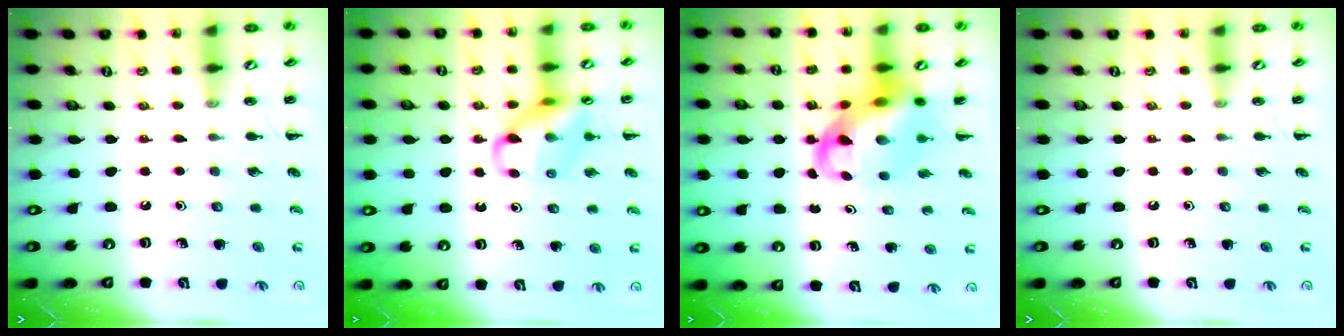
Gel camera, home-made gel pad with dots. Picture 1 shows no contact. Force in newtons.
{"total": 12.7, "press": 12.6, "slide": 2.1}
{"total": 10.4, "press": 10.1, "slide": 2.6}
{"total": 0.0}